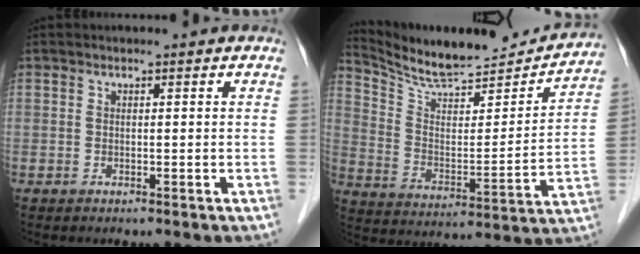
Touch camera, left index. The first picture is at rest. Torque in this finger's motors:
{"motor_torque": [-0.72, -0.76, 0.04, 0.02]}